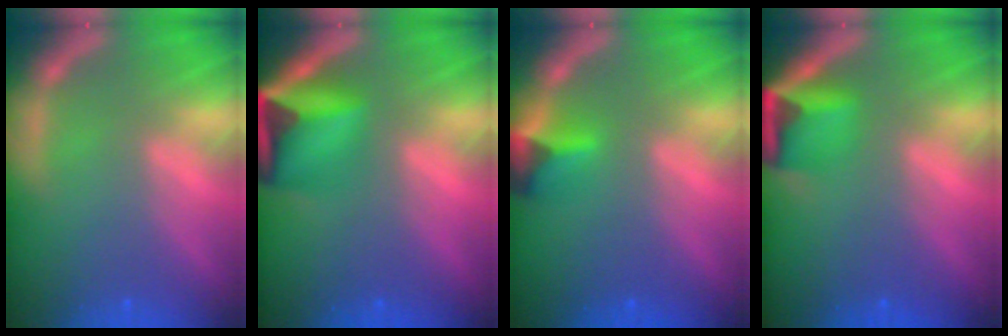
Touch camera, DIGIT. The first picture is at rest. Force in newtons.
{"total": 8.4}
{"total": 2.9}
{"total": 4.9}